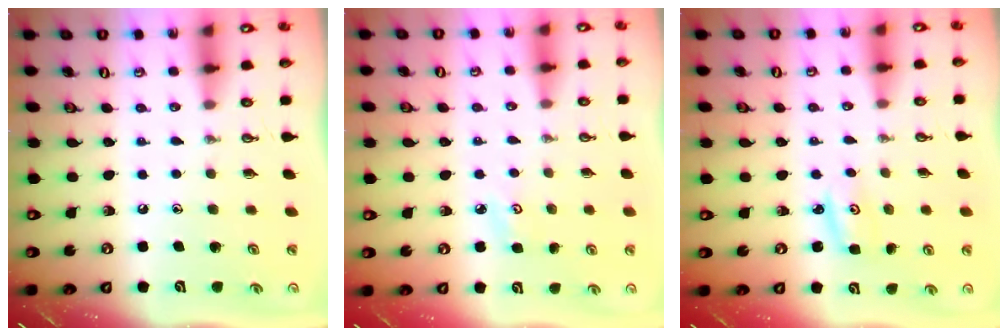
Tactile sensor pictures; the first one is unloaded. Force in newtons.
{"total": 3.7, "press": 3.7, "slide": 0.5}
{"total": 3.9, "press": 3.9, "slide": 0.4}